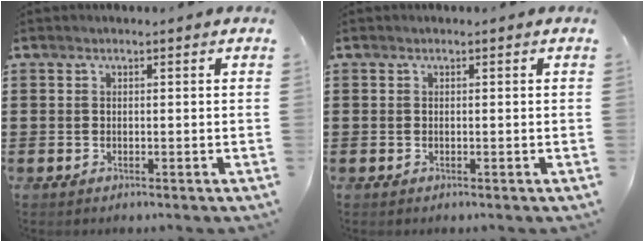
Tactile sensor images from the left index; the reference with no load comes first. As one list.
[{"total": 0.0}]